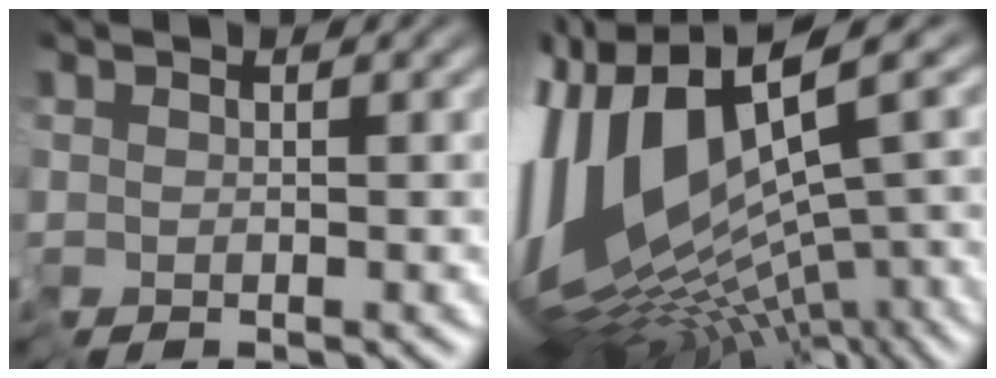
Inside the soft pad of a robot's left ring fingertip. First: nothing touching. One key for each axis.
{"total": 13.3, "fx": -0.5, "fy": 6.0, "fz": 11.9, "tx": -0.239, "ty": 0.006, "tz": 0.008}